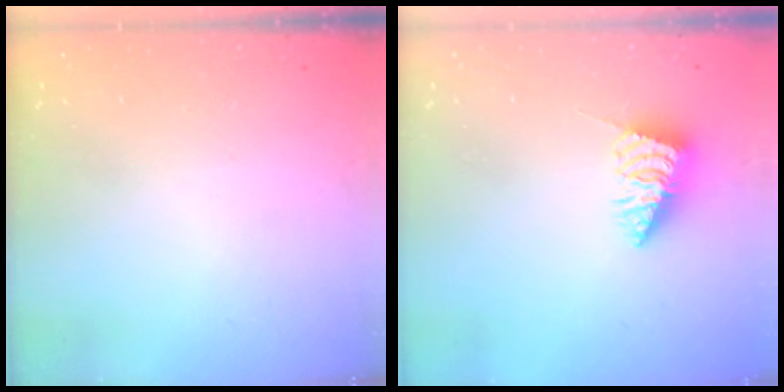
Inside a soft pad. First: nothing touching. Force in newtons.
{"total": 2.6, "press": 2.6, "slide": 0.1}